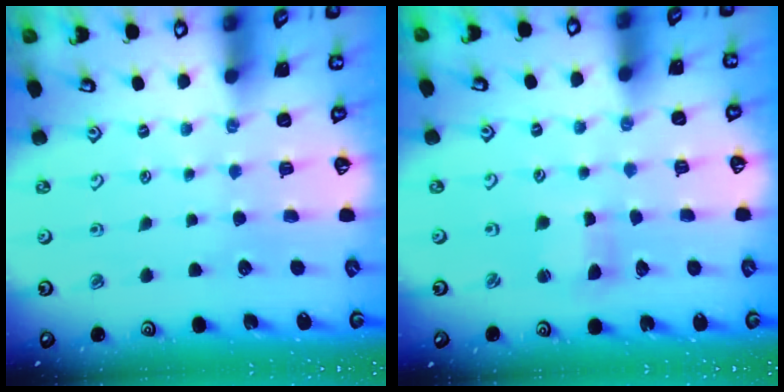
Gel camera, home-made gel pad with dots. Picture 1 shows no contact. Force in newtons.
{"total": 2.2, "press": 2.2, "slide": 0.3}